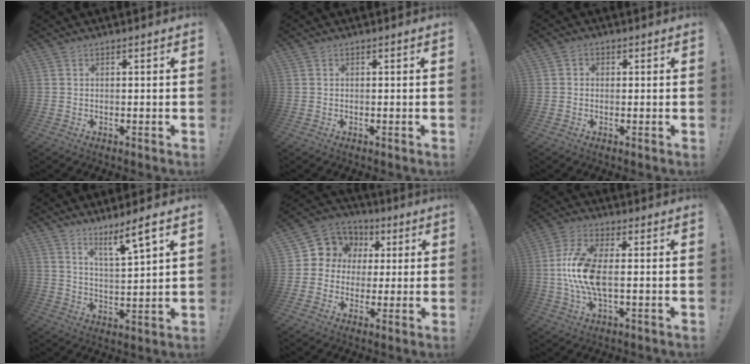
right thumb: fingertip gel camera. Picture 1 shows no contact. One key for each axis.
{"total": 0.0}
{"total": 1.7, "fx": -0.4, "fy": 1.4, "fz": 0.7, "tx": -0.014, "ty": 0.006, "tz": -0.008}
{"total": 8.4, "fx": 6.1, "fy": 0.3, "fz": 5.7, "tx": -0.085, "ty": -0.043, "tz": 0.098}
{"total": 8.5, "fx": 1.3, "fy": 8.1, "fz": 2.1, "tx": -0.030, "ty": -0.006, "tz": 0.032}
{"total": 13.3, "fx": -0.3, "fy": 6.0, "fz": 11.8, "tx": -0.220, "ty": -0.005, "tz": -0.005}